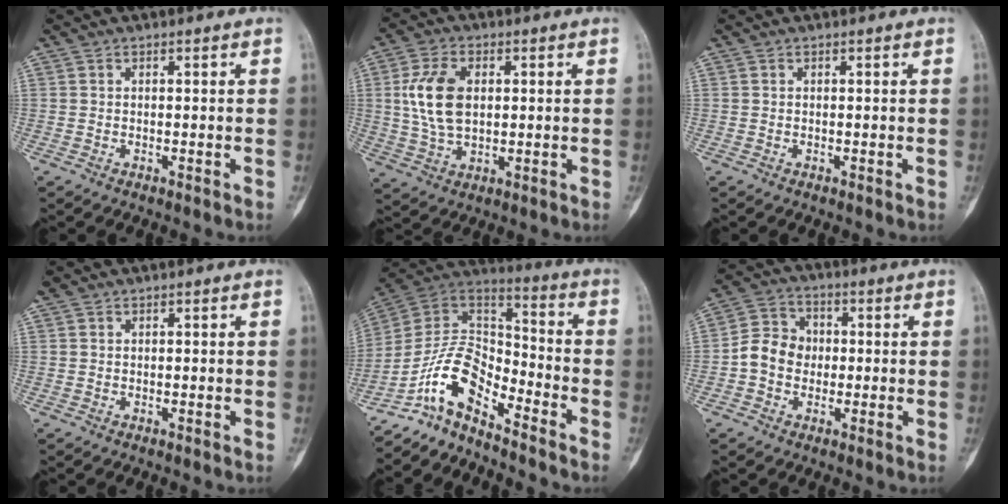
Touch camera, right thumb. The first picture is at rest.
{"total": 10.5, "force": [1.5, 6.5, 8.2], "torque": [-0.159, 0.001, 0.034]}
{"total": 0.0}
{"total": 0.6, "force": [0.4, 0.4, 0.2], "torque": [-0.004, 0.007, 0.008]}
{"total": 12.1, "force": [-8.6, 5.0, 6.8], "torque": [-0.114, 0.098, -0.170]}
{"total": 7.8, "force": [-0.9, 6.8, 3.7], "torque": [-0.045, 0.024, -0.029]}